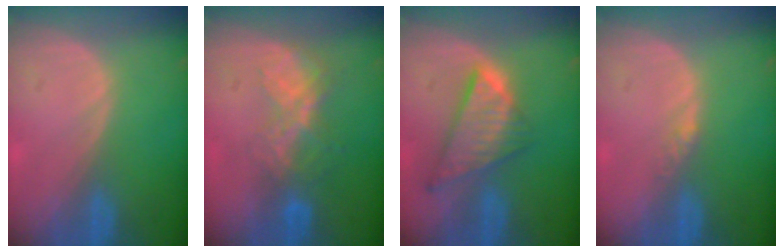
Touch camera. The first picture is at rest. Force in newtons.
{"total": 6.5, "press": 5.7, "slide": 3.2}
{"total": 8.6, "press": 7.3, "slide": 4.5}
{"total": 1.4, "press": 1.1, "slide": 0.8}